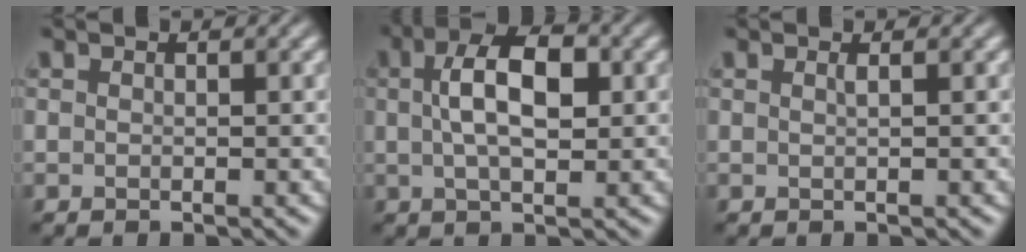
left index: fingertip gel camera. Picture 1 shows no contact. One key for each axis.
{"total": 6.2, "fx": 1.0, "fy": 3.0, "fz": 5.3, "tx": -0.095, "ty": 0.011, "tz": 0.015}
{"total": 0.6, "fx": 0.2, "fy": 0.2, "fz": 0.5, "tx": -0.004, "ty": 0.001, "tz": 0.003}